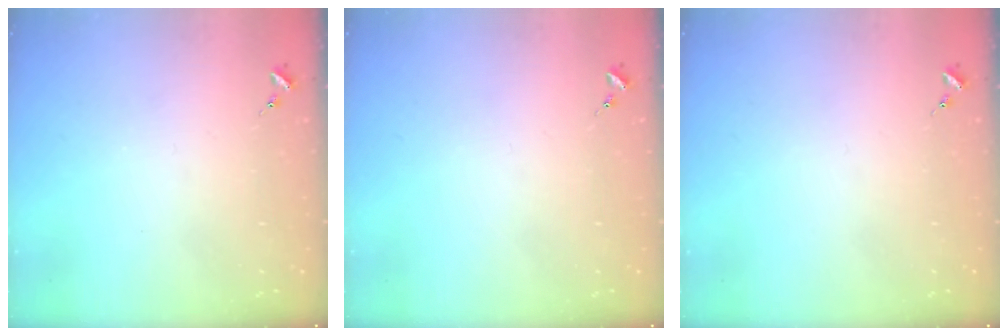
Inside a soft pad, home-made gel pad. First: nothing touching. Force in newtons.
{"total": 0.0}
{"total": 0.0}